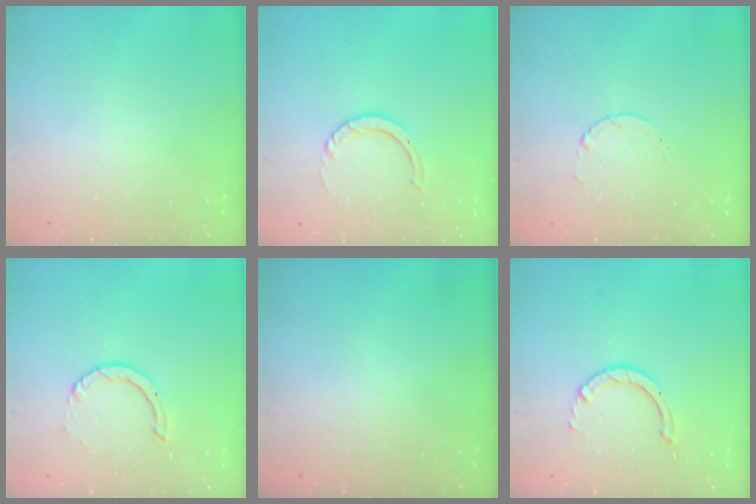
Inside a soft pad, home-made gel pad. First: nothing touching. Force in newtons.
{"total": 3.8, "press": 3.8, "slide": 0.3}
{"total": 2.3, "press": 2.3, "slide": 0.3}
{"total": 2.0, "press": 2.0, "slide": 0.2}
{"total": 0.0}
{"total": 3.2, "press": 3.1, "slide": 0.4}